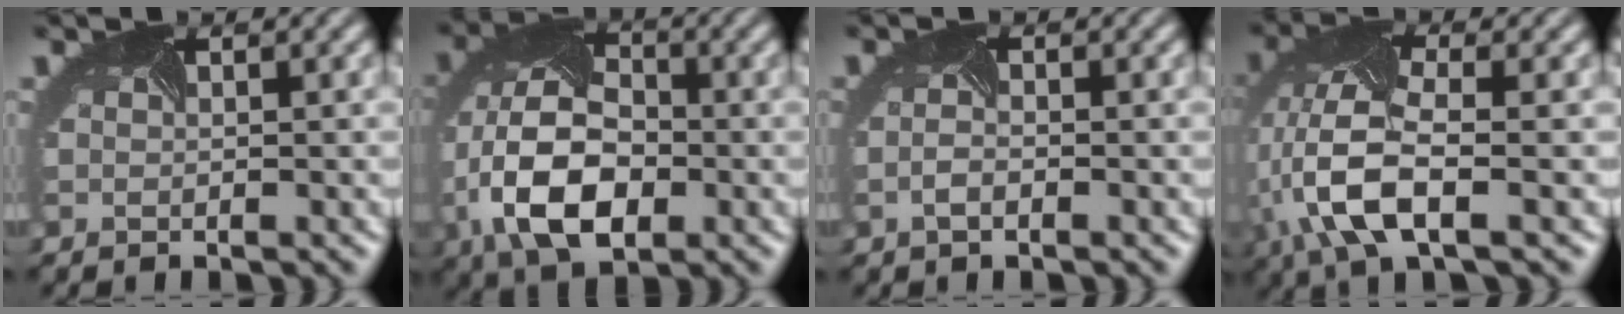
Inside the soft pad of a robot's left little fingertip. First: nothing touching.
{"total": 10.5, "force": [-2.9, 6.4, 7.8], "torque": [-0.179, -0.019, -0.059]}
{"total": 1.1, "force": [-0.8, 0.3, 0.6], "torque": [-0.021, -0.004, -0.017]}
{"total": 8.4, "force": [-2.7, 3.6, 7.0], "torque": [-0.164, -0.003, -0.059]}